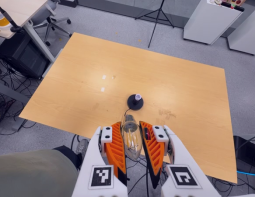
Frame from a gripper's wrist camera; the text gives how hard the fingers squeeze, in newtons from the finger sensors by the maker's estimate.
{"total": 19.1, "left": 20.0, "right": 18.1}